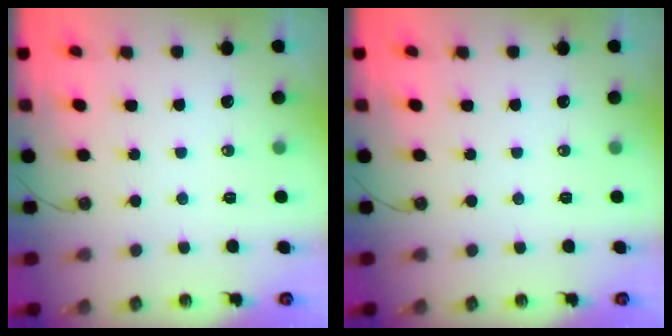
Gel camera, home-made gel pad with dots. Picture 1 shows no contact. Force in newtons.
{"total": 0.0}